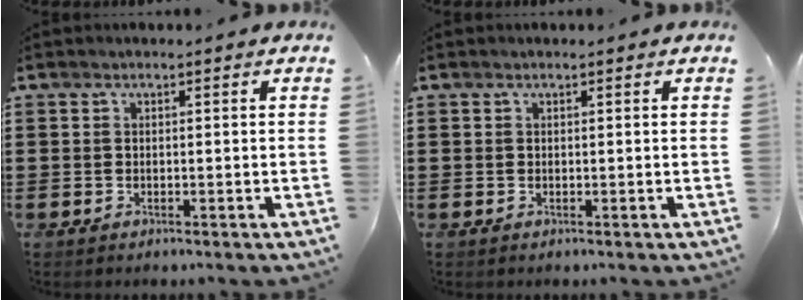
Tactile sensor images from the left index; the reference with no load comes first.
{"total": 0.0}